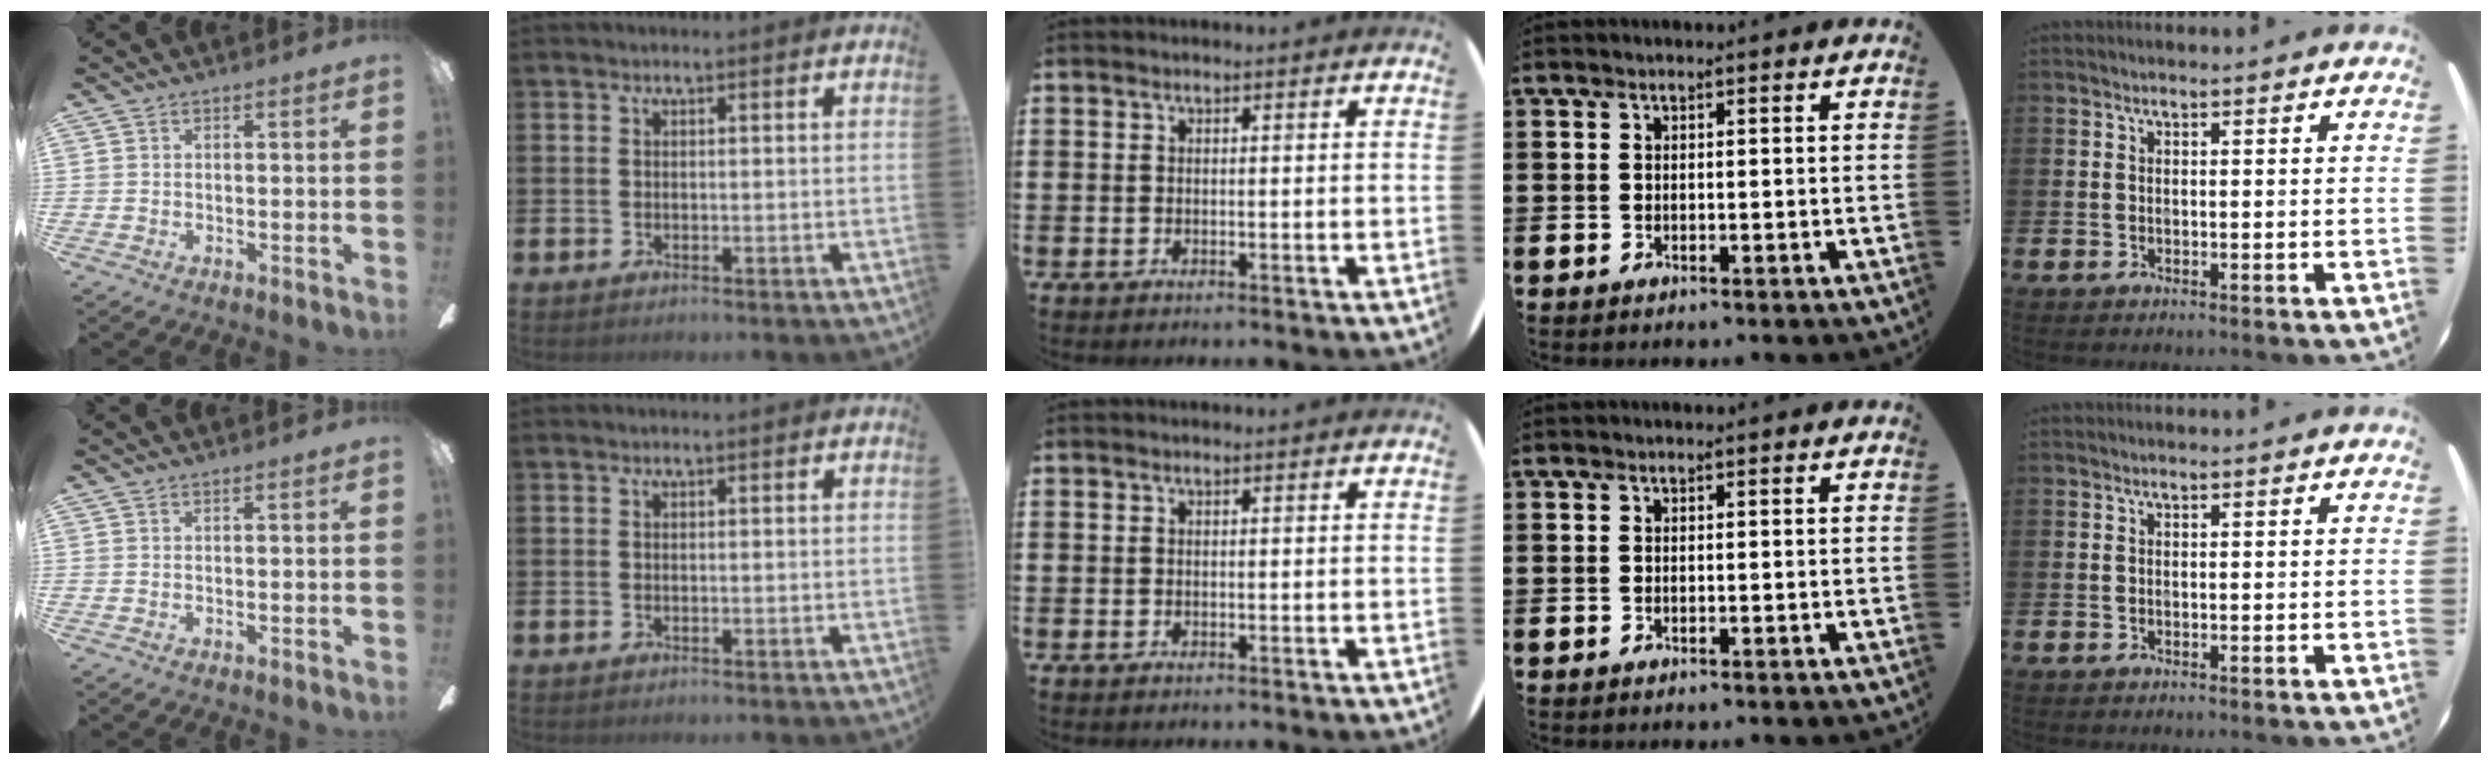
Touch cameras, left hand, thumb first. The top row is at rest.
{}